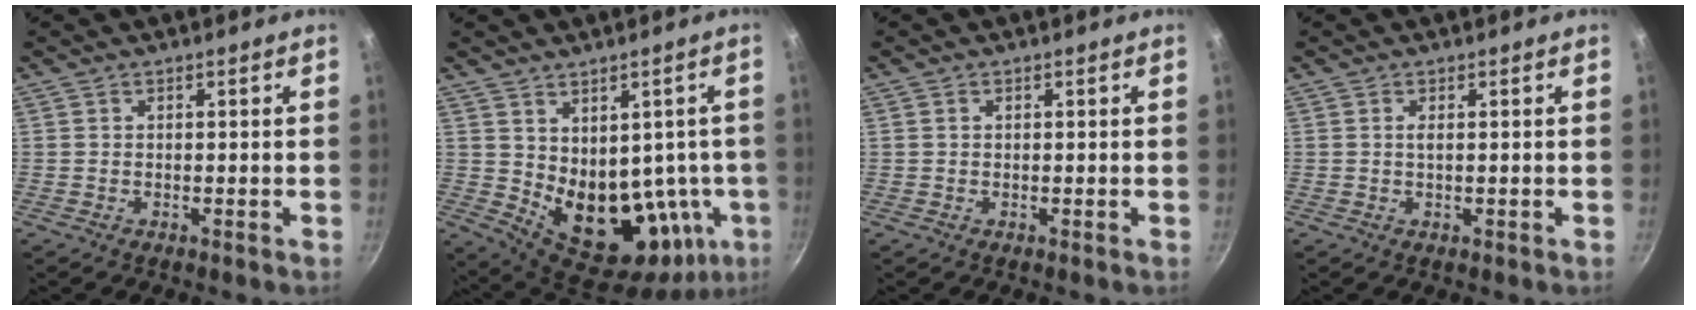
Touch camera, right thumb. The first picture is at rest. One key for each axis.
{"total": 17.6, "fx": 0.4, "fy": 11.6, "fz": 13.2, "tx": -0.136, "ty": -0.024, "tz": 0.040}
{"total": 0.5, "fx": 0.2, "fy": 0.4, "fz": 0.3, "tx": -0.003, "ty": 0.003, "tz": 0.003}
{"total": 1.0, "fx": 0.2, "fy": 0.2, "fz": 1.0, "tx": -0.017, "ty": -0.001, "tz": 0.002}